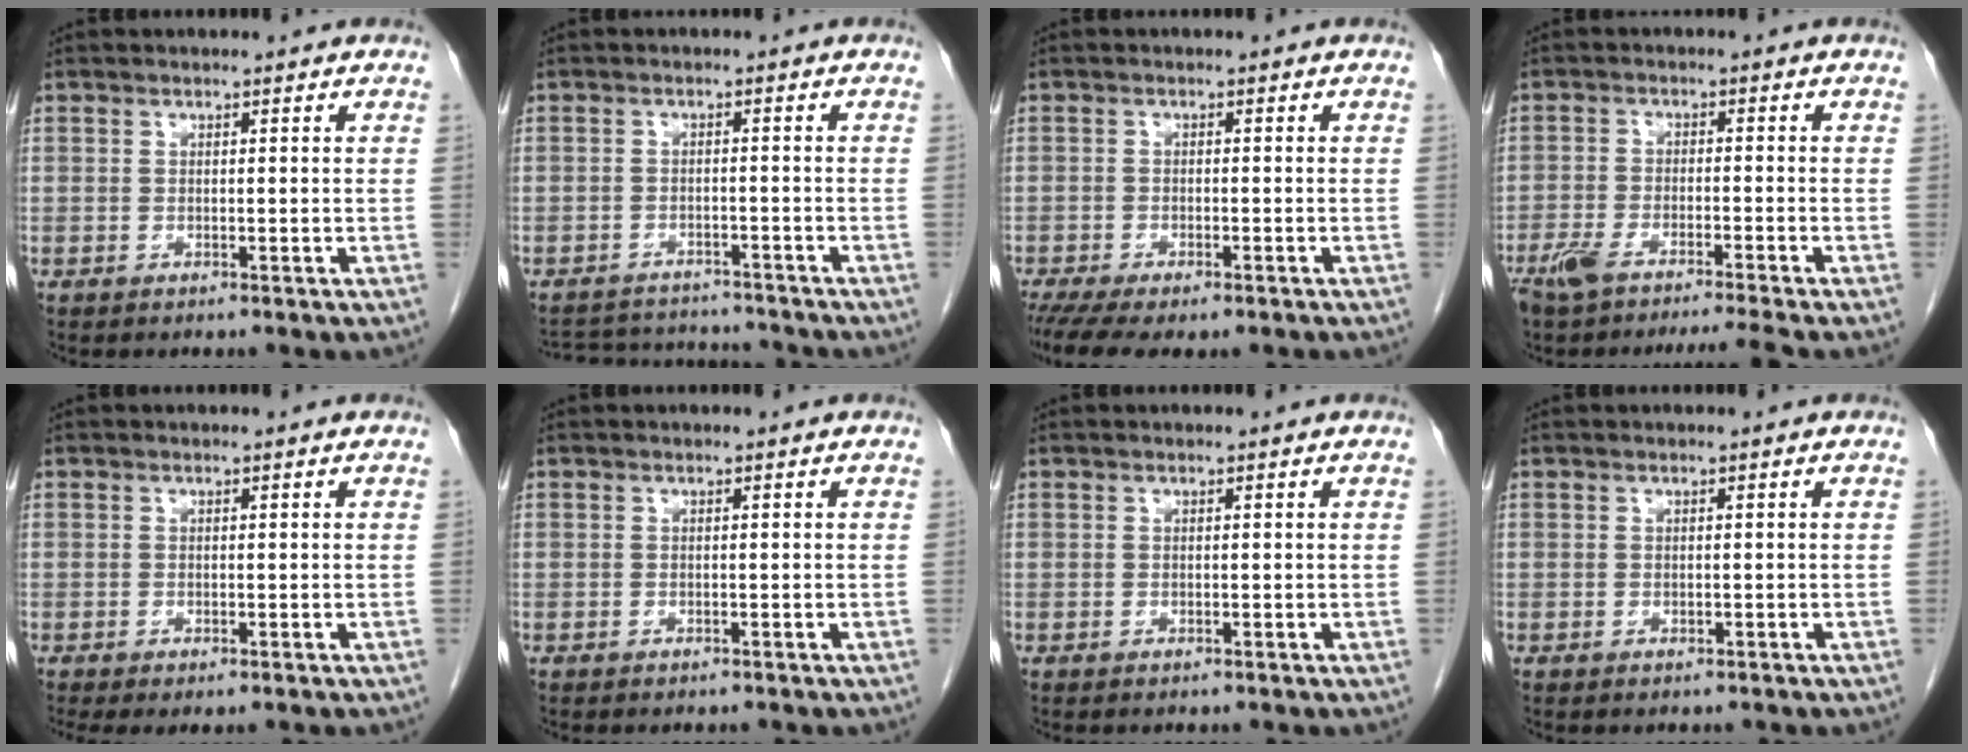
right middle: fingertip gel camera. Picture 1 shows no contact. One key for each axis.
{"total": 9.8, "fx": -9.5, "fy": 1.7, "fz": 1.8, "tx": -0.034, "ty": 0.011, "tz": -0.131}
{"total": 8.8, "fx": -6.7, "fy": 2.7, "fz": 5.1, "tx": -0.082, "ty": -0.011, "tz": -0.100}
{"total": 8.5, "fx": -7.0, "fy": -0.3, "fz": 4.7, "tx": -0.076, "ty": -0.015, "tz": -0.117}
{"total": 2.7, "fx": -2.0, "fy": 0.8, "fz": 1.6, "tx": -0.022, "ty": -0.011, "tz": -0.028}
{"total": 1.3, "fx": -1.2, "fy": 0.3, "fz": 0.4, "tx": -0.015, "ty": -0.005, "tz": -0.015}
{"total": 0.0}
{"total": 0.0}